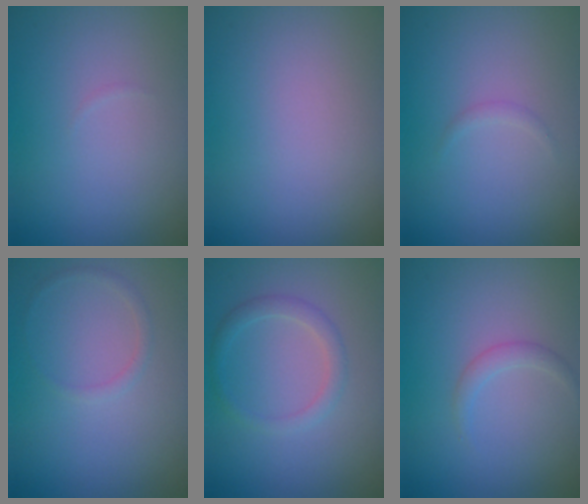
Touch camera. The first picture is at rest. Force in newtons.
{"total": 0.0}
{"total": 0.6, "press": 0.6, "slide": 0.1}
{"total": 0.8, "press": 0.8, "slide": 0.0}
{"total": 1.7, "press": 1.7, "slide": 0.1}
{"total": 1.1, "press": 1.1, "slide": 0.1}